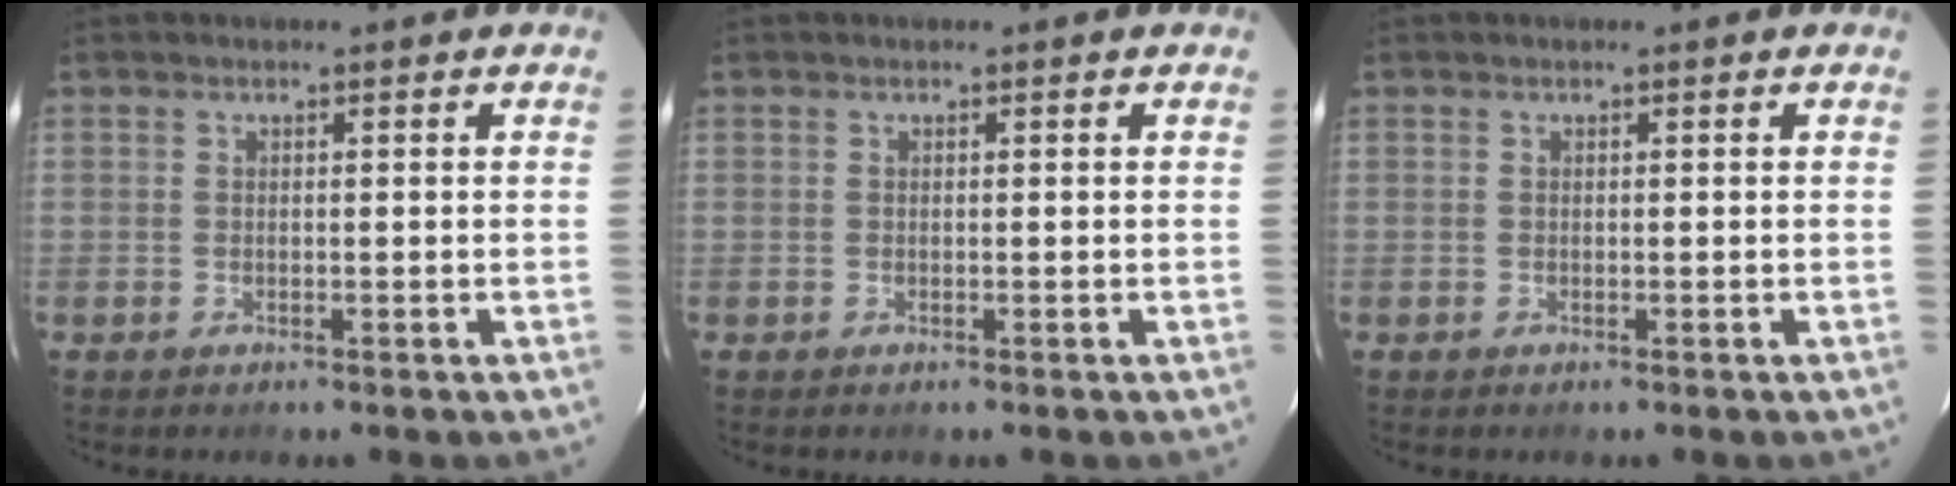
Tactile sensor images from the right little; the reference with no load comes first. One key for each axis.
{"total": 0.0}
{"total": 0.0}